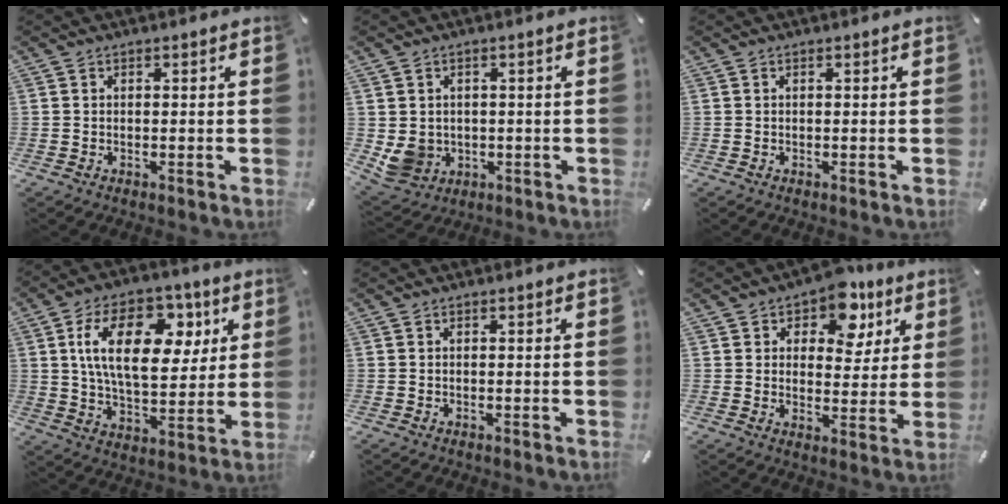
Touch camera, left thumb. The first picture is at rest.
{"total": 6.1, "force": [0.3, 5.9, 1.4], "torque": [-0.050, -0.008, 0.007]}
{"total": 0.0}
{"total": 20.2, "force": [6.4, 11.9, 15.1], "torque": [-0.257, 0.003, 0.106]}
{"total": 0.0}
{"total": 10.0, "force": [6.0, 6.5, 4.6], "torque": [-0.056, -0.036, 0.101]}